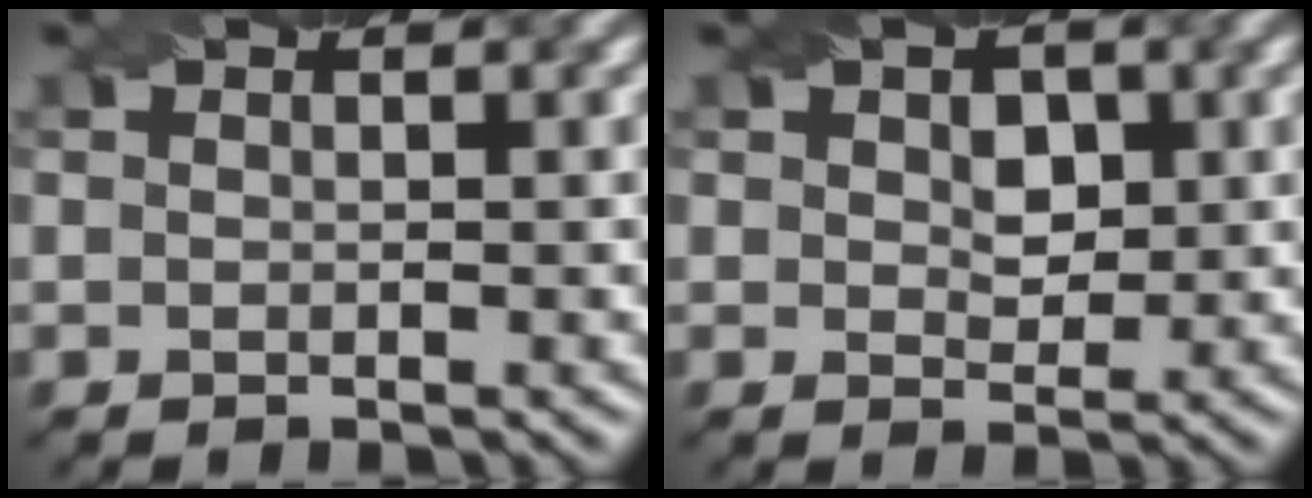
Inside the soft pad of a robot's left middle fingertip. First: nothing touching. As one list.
[{"total": 2.9, "force": [0.7, 2.1, 1.9], "torque": [-0.030, -0.002, 0.008]}]